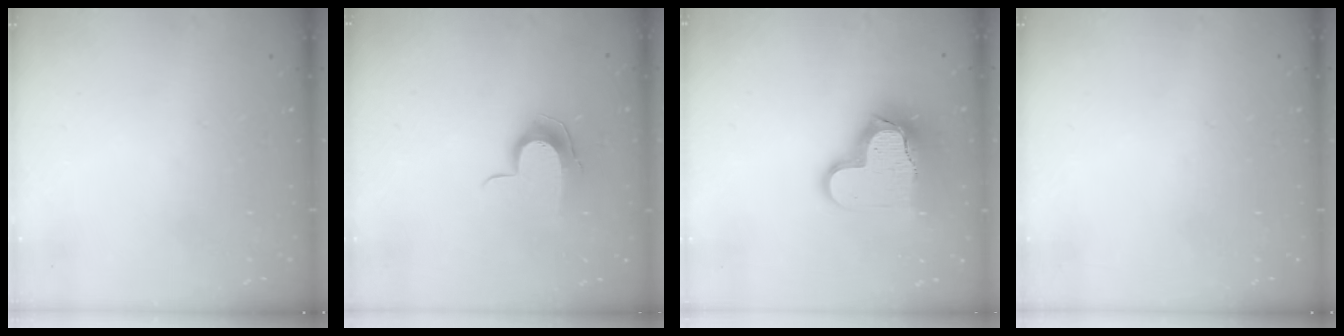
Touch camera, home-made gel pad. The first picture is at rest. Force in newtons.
{"total": 8.9, "press": 8.9, "slide": 0.9}
{"total": 15.5, "press": 15.4, "slide": 1.8}
{"total": 0.0}